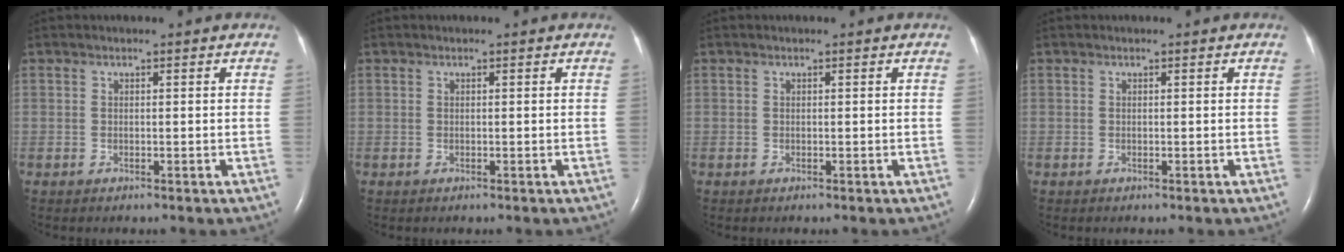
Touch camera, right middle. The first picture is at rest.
{"total": 0.0}
{"total": 0.0}
{"total": 0.0}